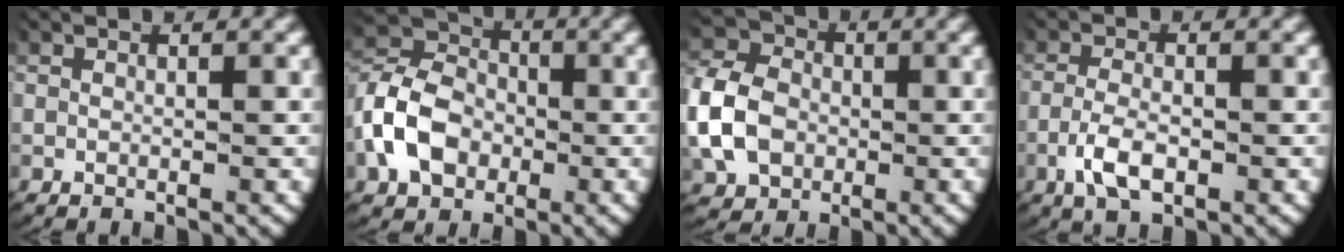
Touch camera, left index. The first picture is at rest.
{"total": 8.3, "force": [-0.1, 7.1, 4.3], "torque": [-0.098, -0.006, -0.008]}
{"total": 6.7, "force": [-0.4, 5.7, 3.6], "torque": [-0.079, -0.005, -0.008]}
{"total": 3.4, "force": [-1.5, 1.5, 2.6], "torque": [-0.062, -0.013, -0.023]}